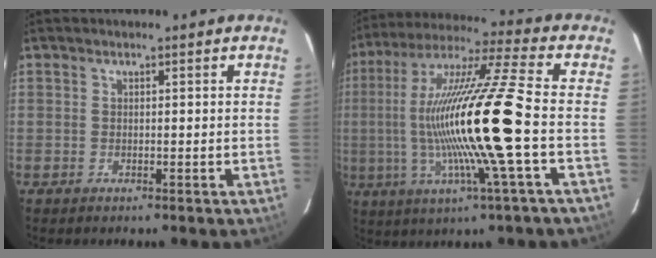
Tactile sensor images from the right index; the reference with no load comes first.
{"total": 20.5, "force": [-2.2, -1.0, 20.4], "torque": [-0.379, -0.010, -0.038]}